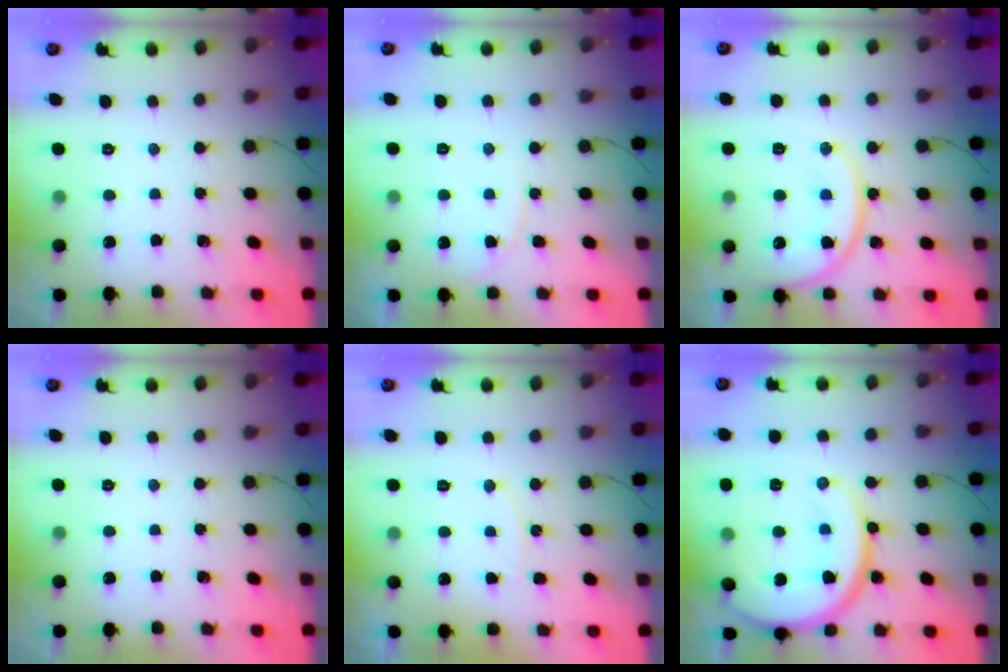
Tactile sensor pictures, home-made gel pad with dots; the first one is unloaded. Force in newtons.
{"total": 5.0, "press": 4.9, "slide": 0.7}
{"total": 14.3, "press": 14.3, "slide": 1.1}
{"total": 0.0}
{"total": 6.8, "press": 6.8, "slide": 0.7}
{"total": 19.4, "press": 19.3, "slide": 1.4}